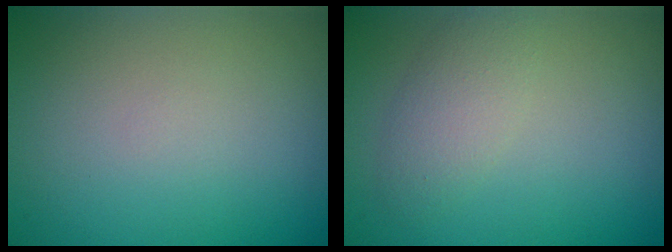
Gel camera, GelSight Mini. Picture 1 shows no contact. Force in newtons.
{"total": 2.4, "press": 2.4, "slide": 0.1}